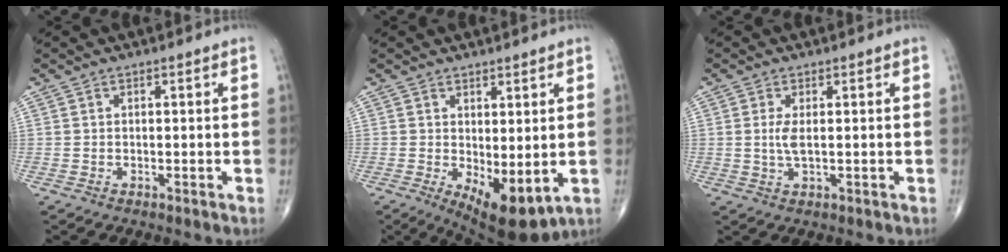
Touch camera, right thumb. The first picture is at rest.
{"total": 9.1, "force": [-1.2, 3.9, 8.1], "torque": [-0.116, -0.019, -0.001]}
{"total": 2.8, "force": [0.3, 0.8, 2.7], "torque": [-0.061, -0.004, 0.009]}